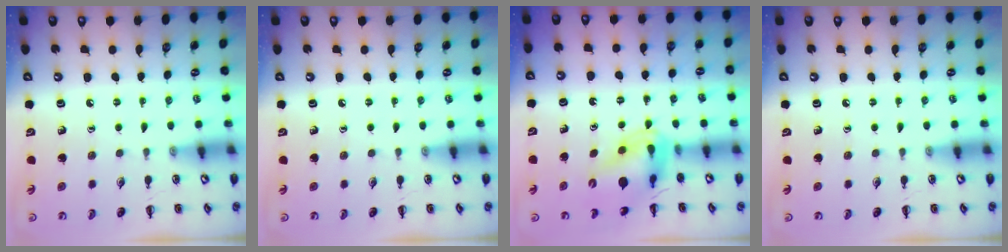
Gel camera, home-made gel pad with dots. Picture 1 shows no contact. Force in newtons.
{"total": 0.0}
{"total": 11.2, "press": 10.6, "slide": 3.6}
{"total": 0.0}